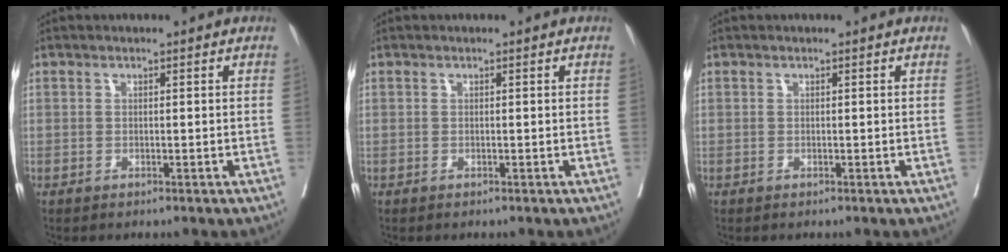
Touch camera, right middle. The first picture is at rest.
{"total": 0.0}
{"total": 0.0}